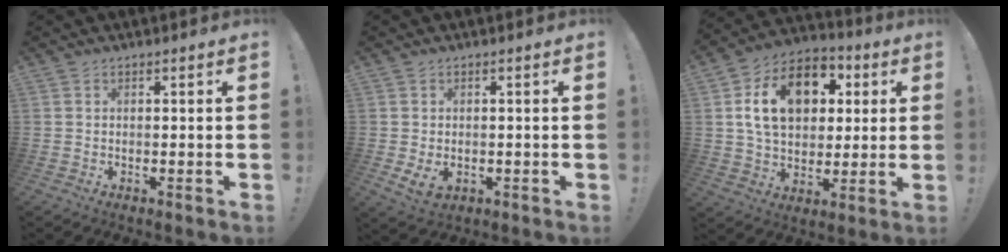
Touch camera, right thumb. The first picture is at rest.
{"total": 4.0, "force": [-0.1, 2.7, 2.9], "torque": [-0.050, -0.004, -0.001]}
{"total": 18.7, "force": [5.2, 13.3, 12.0], "torque": [-0.189, -0.003, 0.095]}